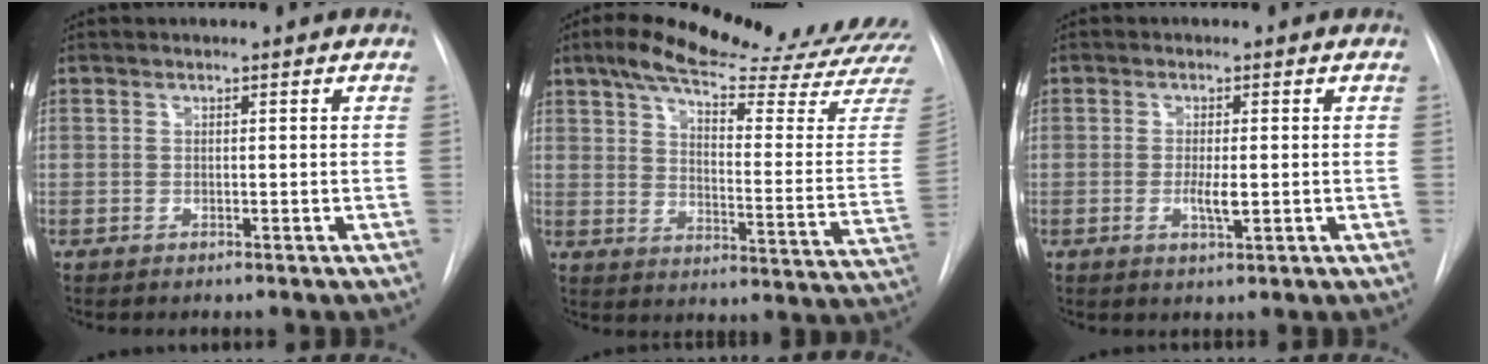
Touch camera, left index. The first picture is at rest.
{"total": 27.2, "force": [23.3, 2.0, 13.9], "torque": [-0.211, -0.071, 0.296]}
{"total": 2.6, "force": [-0.3, 0.5, 2.6], "torque": [-0.049, -0.005, -0.005]}